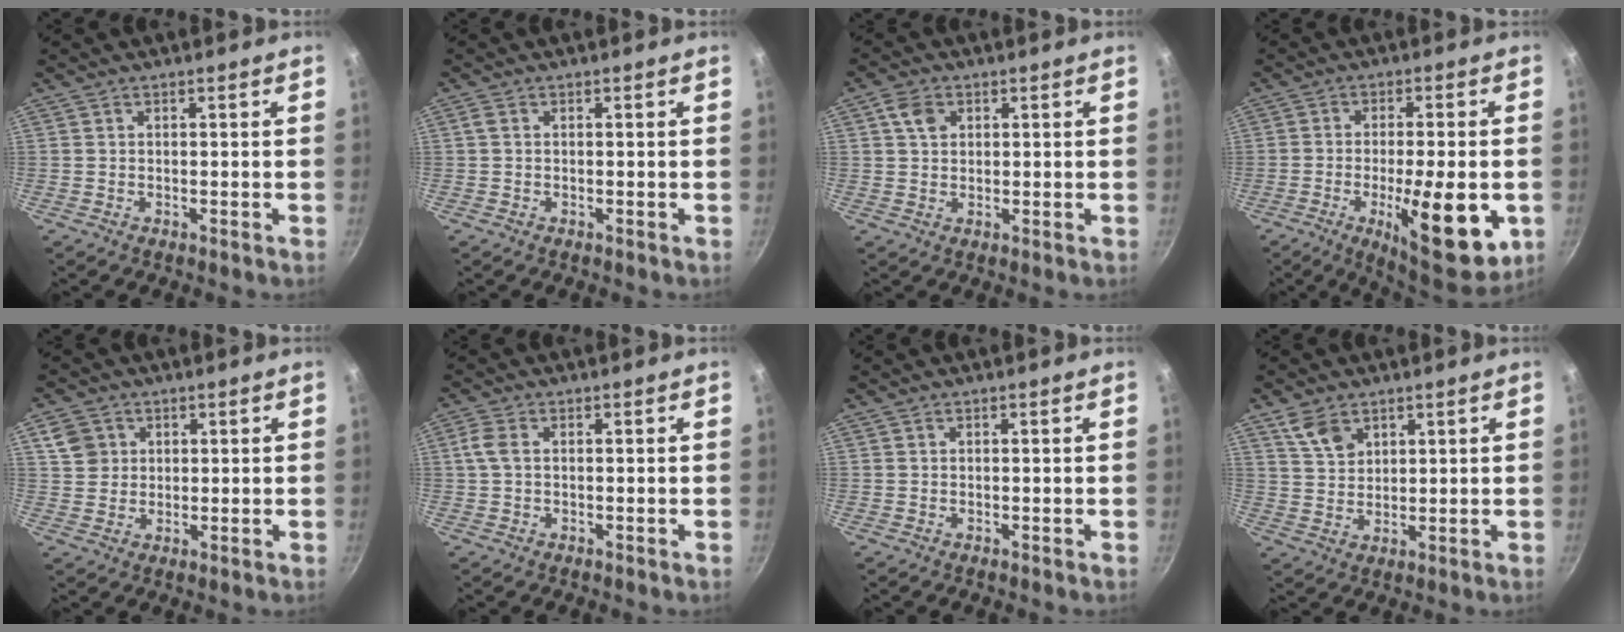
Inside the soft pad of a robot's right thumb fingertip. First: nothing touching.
{"total": 1.1, "force": [0.2, 0.7, 0.8], "torque": [-0.017, 0.003, 0.004]}
{"total": 4.0, "force": [1.5, 3.0, 2.1], "torque": [-0.029, 0.001, 0.026]}
{"total": 17.2, "force": [-4.8, 5.3, 15.7], "torque": [-0.211, 0.008, -0.062]}
{"total": 5.5, "force": [2.0, 4.8, 1.8], "torque": [-0.006, 0.004, 0.039]}
{"total": 3.2, "force": [0.5, 1.9, 2.5], "torque": [-0.060, 0.008, 0.006]}
{"total": 0.0}
{"total": 5.8, "force": [3.5, 3.7, 2.7], "torque": [-0.033, -0.013, 0.074]}